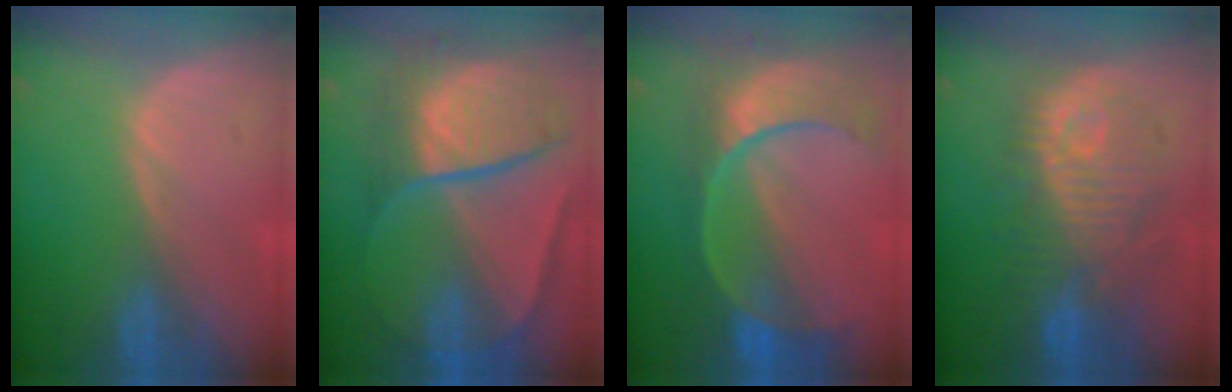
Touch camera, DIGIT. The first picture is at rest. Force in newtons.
{"total": 10.8, "press": 10.8, "slide": 1.1}
{"total": 10.7, "press": 9.2, "slide": 5.5}
{"total": 10.5, "press": 10.2, "slide": 2.3}